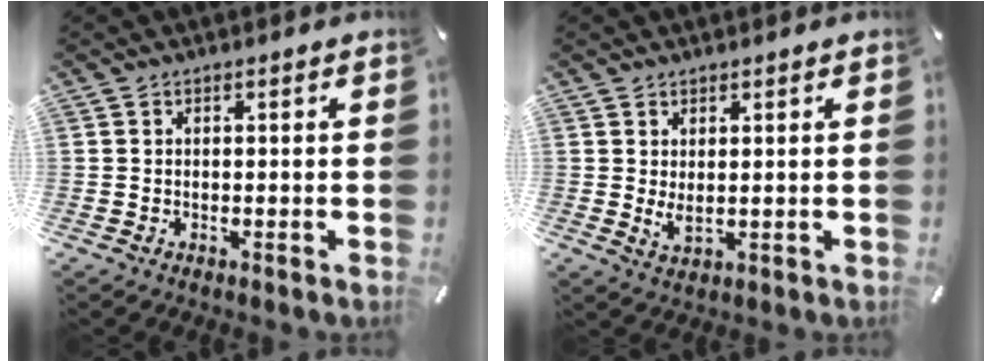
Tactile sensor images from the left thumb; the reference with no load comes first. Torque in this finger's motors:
{"motor_torque": [0.04, 1.14, 0.17, 0.17, 0.17]}